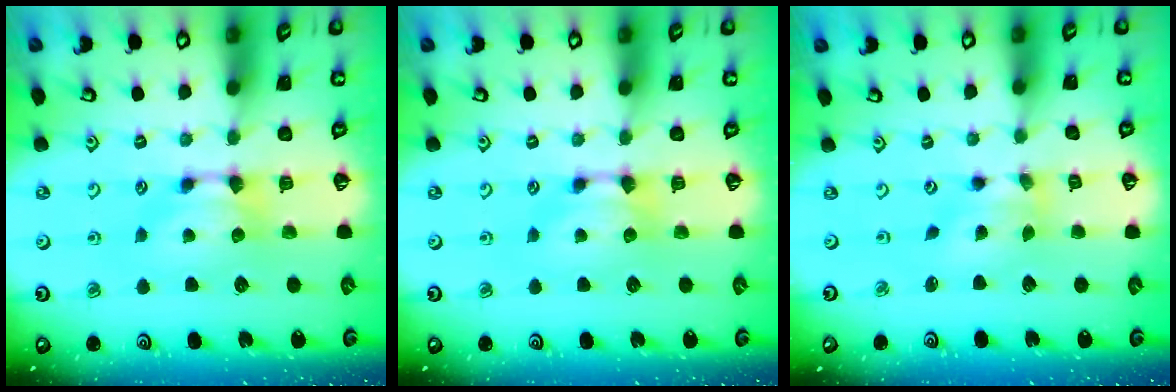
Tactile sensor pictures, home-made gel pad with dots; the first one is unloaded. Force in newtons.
{"total": 0.0}
{"total": 1.9, "press": 1.3, "slide": 1.3}